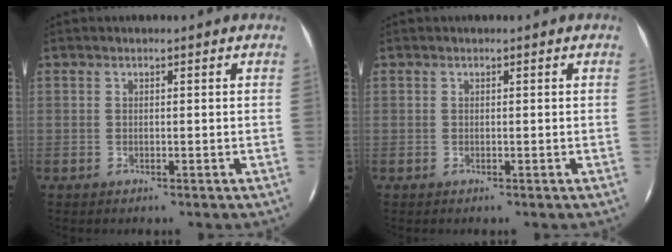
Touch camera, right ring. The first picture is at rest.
{"total": 0.0}